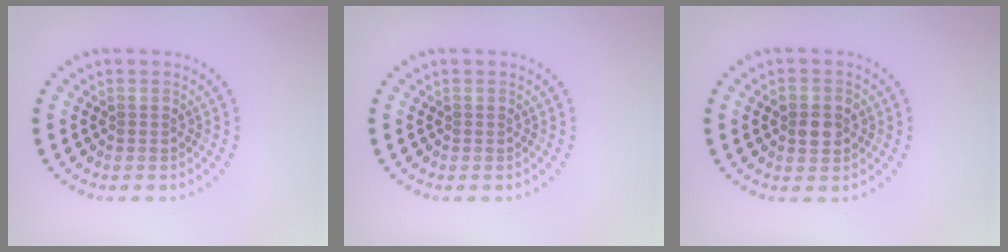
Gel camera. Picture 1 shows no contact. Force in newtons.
{"total": 0.0}
{"total": 2.5, "press": 2.5, "slide": 0.3}